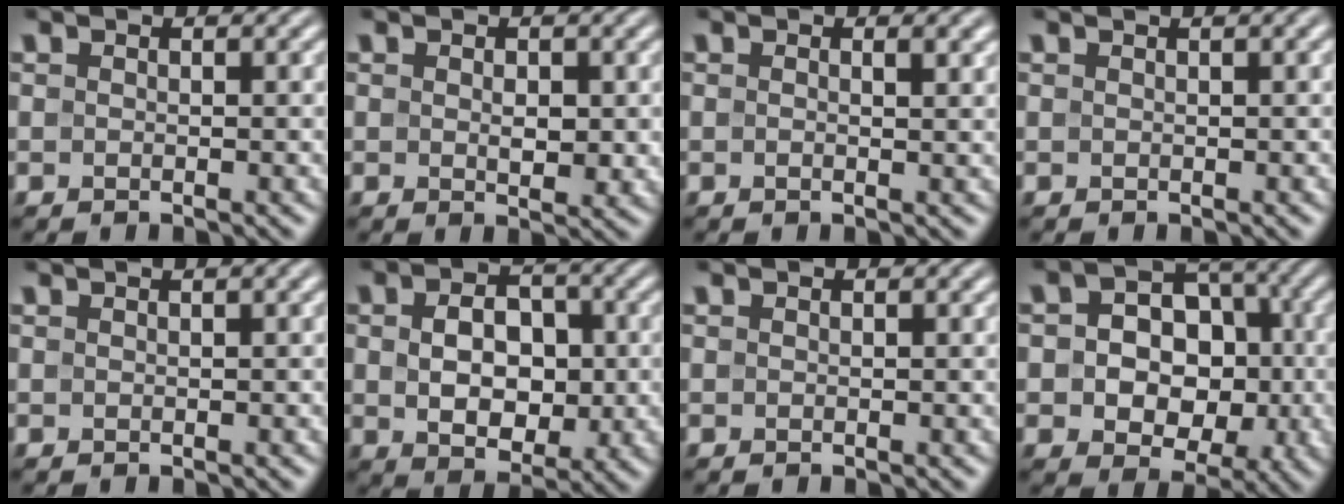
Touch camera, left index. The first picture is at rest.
{"total": 1.8, "force": [0.0, 1.0, 1.4], "torque": [-0.027, -0.005, 0.003]}
{"total": 1.5, "force": [0.3, 0.4, 1.4], "torque": [-0.018, -0.001, -0.001]}
{"total": 1.8, "force": [0.9, 0.6, 1.5], "torque": [-0.017, 0.002, 0.004]}
{"total": 1.5, "force": [0.8, 0.5, 1.2], "torque": [-0.016, 0.002, 0.003]}
{"total": 5.9, "force": [-0.2, 4.1, 4.3], "torque": [-0.073, -0.003, 0.000]}
{"total": 0.0}
{"total": 8.5, "force": [-1.0, 6.7, 5.1], "torque": [-0.054, 0.001, -0.026]}